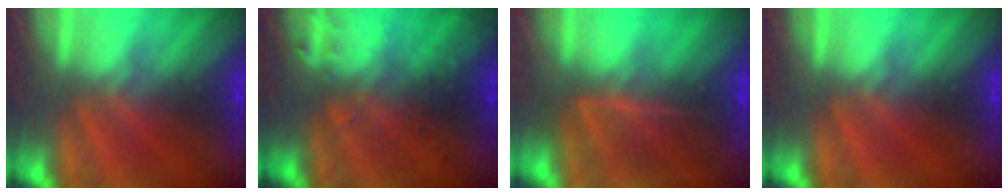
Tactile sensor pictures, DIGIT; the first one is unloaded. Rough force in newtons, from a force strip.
{"total": 2.9}
{"total": 7.5}
{"total": 0.0}